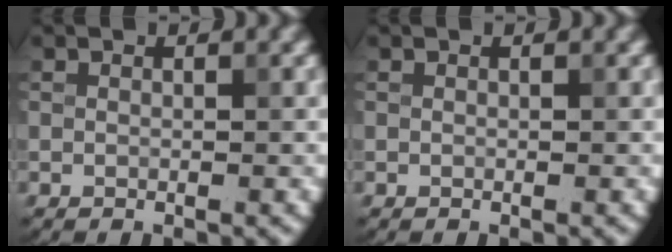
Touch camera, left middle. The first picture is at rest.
{"total": 0.0}